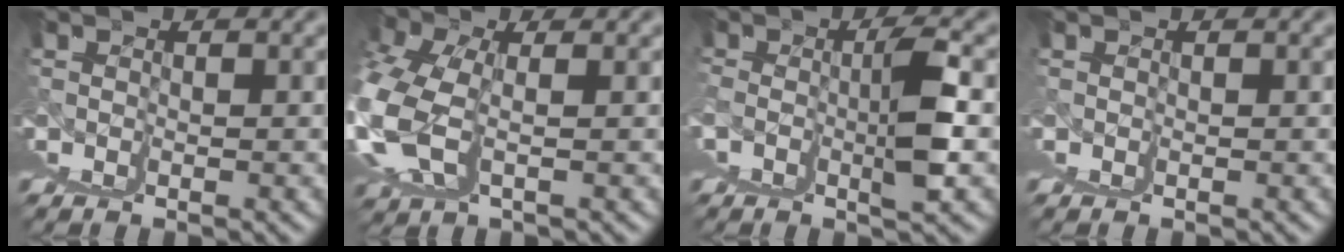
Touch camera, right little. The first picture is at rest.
{"total": 2.6, "force": [1.4, 1.1, 1.9], "torque": [-0.047, -0.006, 0.030]}
{"total": 2.7, "force": [0.6, -1.1, 2.4], "torque": [-0.059, 0.001, 0.016]}
{"total": 0.7, "force": [0.2, -0.5, -0.5], "torque": [0.012, 0.002, 0.002]}